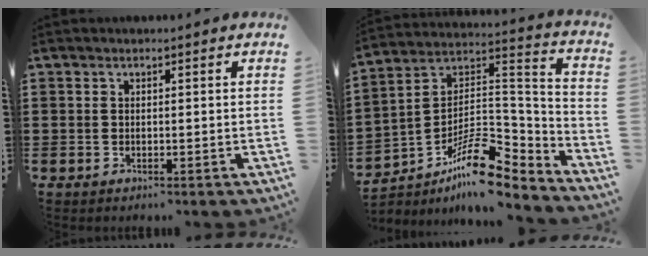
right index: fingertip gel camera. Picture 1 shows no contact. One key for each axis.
{"total": 12.7, "fx": -8.4, "fy": 5.4, "fz": 7.9, "tx": -0.129, "ty": 0.014, "tz": -0.159}